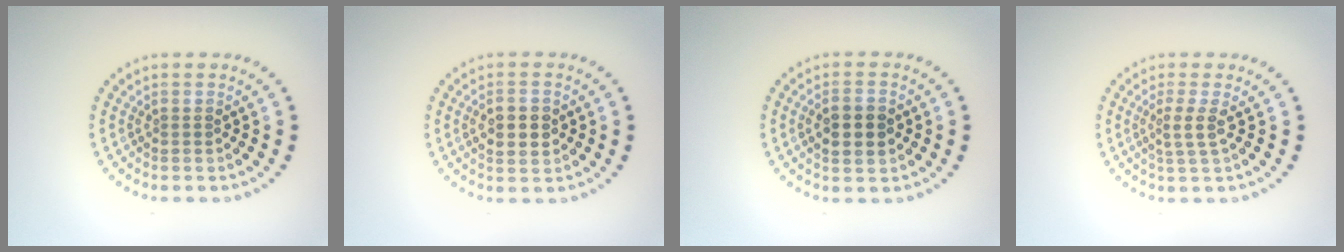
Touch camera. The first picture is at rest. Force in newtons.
{"total": 3.2, "press": 3.2, "slide": 0.1}
{"total": 2.7, "press": 2.7, "slide": 0.2}
{"total": 1.7, "press": 1.3, "slide": 1.1}